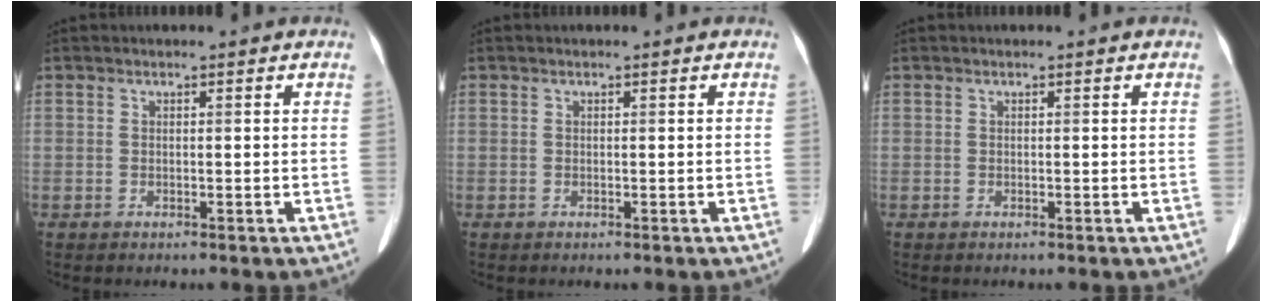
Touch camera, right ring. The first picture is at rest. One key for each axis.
{"total": 0.0}
{"total": 0.0}